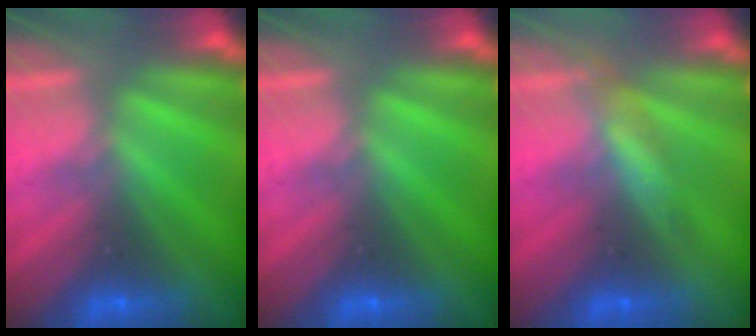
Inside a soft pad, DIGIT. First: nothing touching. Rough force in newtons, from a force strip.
{"total": 0.0}
{"total": 2.9}